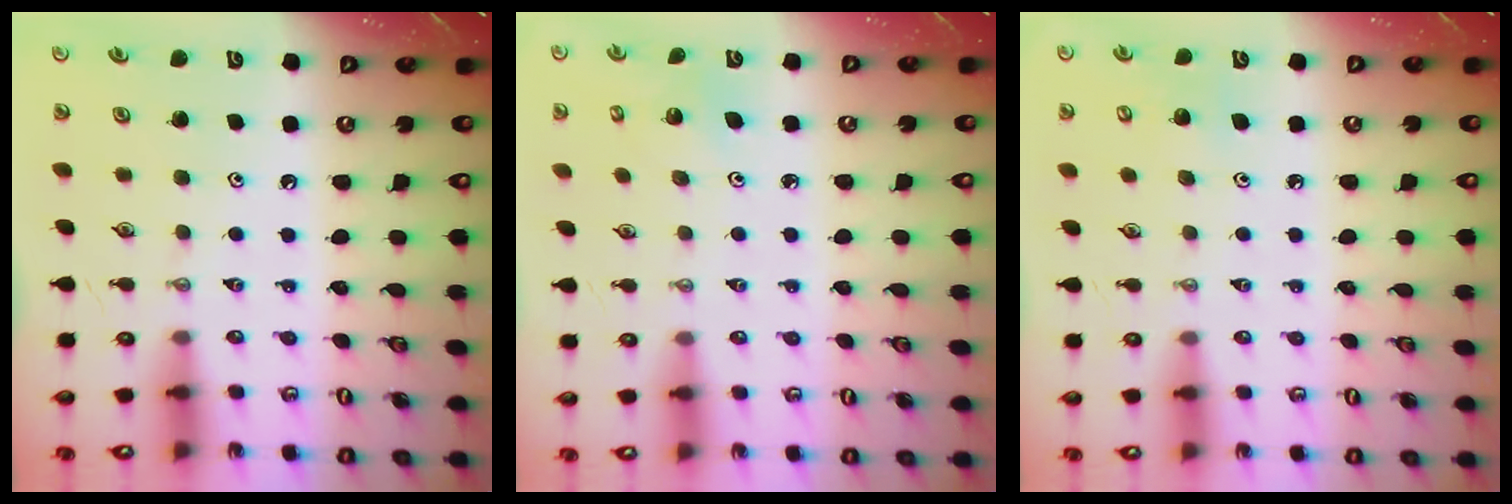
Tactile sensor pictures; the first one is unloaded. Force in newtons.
{"total": 2.7, "press": 2.7, "slide": 0.2}
{"total": 5.6, "press": 5.5, "slide": 0.7}